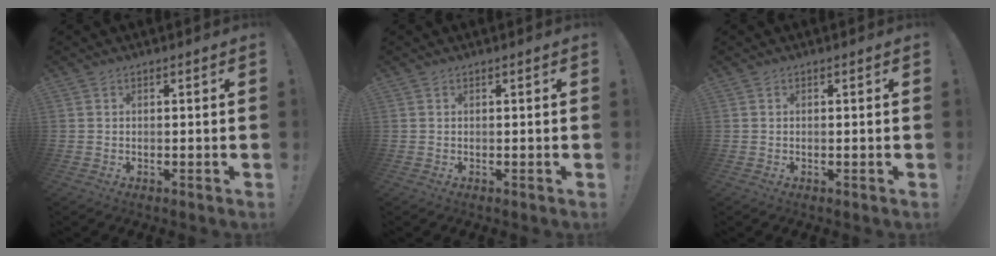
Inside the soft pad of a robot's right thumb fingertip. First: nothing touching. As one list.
[{"total": 0.0}, {"total": 0.0}]